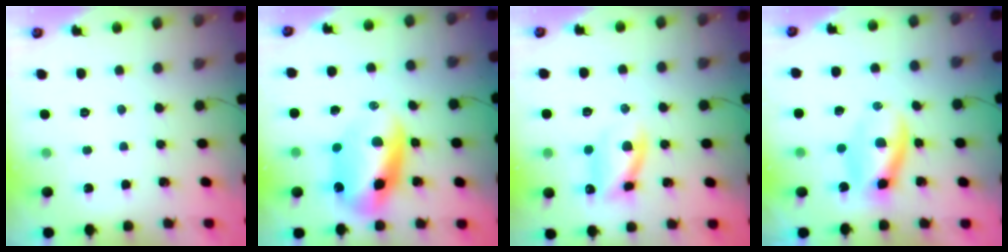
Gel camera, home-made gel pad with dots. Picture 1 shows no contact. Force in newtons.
{"total": 12.5, "press": 12.1, "slide": 3.5}
{"total": 10.2, "press": 10.0, "slide": 1.9}
{"total": 6.1, "press": 6.0, "slide": 1.2}